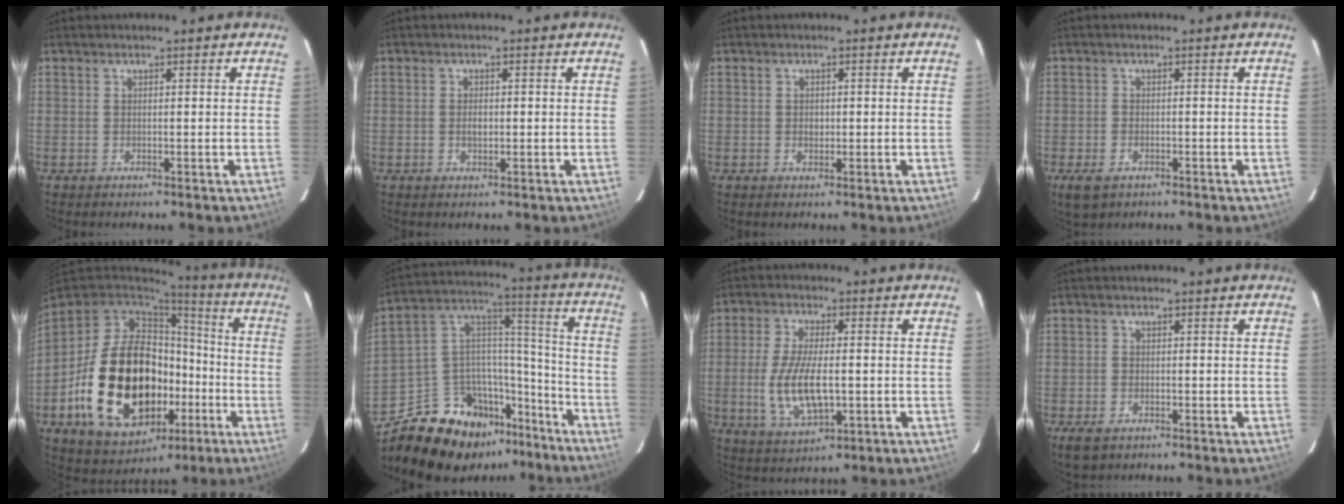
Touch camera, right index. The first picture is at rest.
{"total": 1.8, "force": [-0.2, 1.1, 1.5], "torque": [-0.027, 0.001, -0.003]}
{"total": 1.5, "force": [-0.1, 1.2, 0.9], "torque": [-0.015, 0.003, -0.001]}
{"total": 4.6, "force": [-2.6, 2.9, 2.5], "torque": [-0.058, -0.012, -0.045]}
{"total": 26.6, "force": [-6.3, 16.7, 19.7], "torque": [-0.399, 0.016, -0.073]}
{"total": 20.0, "force": [-14.4, 11.1, 8.2], "torque": [-0.166, 0.070, -0.212]}
{"total": 11.6, "force": [-1.6, 4.7, 10.4], "torque": [-0.214, -0.011, -0.024]}
{"total": 4.5, "force": [-2.8, 2.8, 2.1], "torque": [-0.052, -0.010, -0.047]}